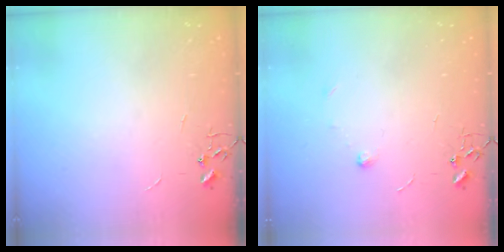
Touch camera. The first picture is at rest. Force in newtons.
{"total": 4.9, "press": 4.8, "slide": 1.1}